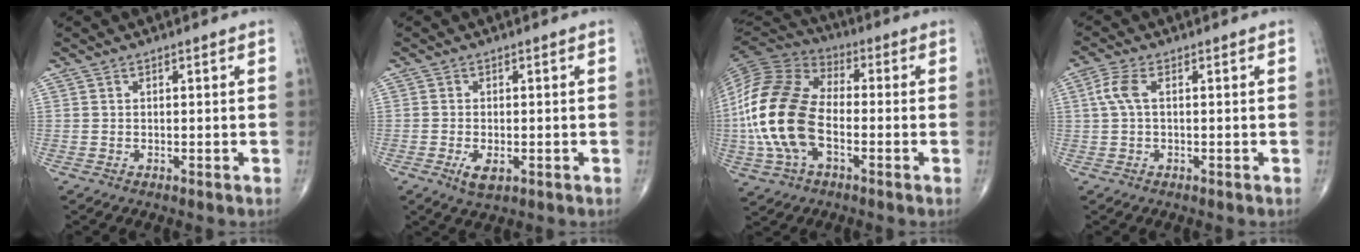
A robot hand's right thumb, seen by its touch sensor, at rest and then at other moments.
{"total": 3.5, "force": [-1.3, 1.7, 2.7], "torque": [-0.047, -0.004, -0.019]}
{"total": 19.9, "force": [-3.1, 11.6, 15.9], "torque": [-0.336, 0.021, -0.065]}
{"total": 3.8, "force": [0.6, 1.6, 3.4], "torque": [-0.095, 0.012, 0.009]}